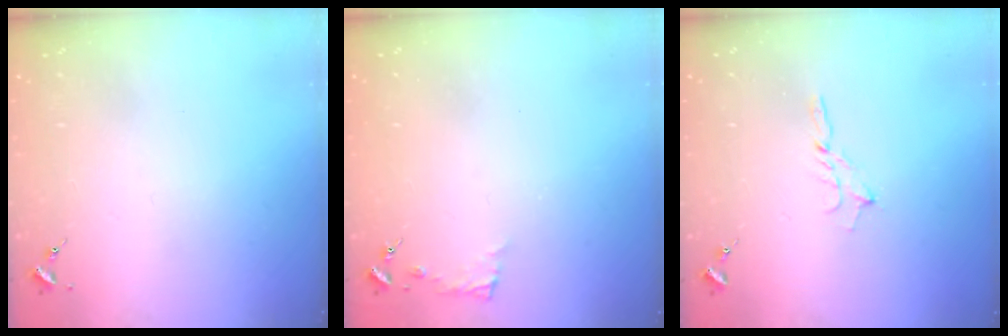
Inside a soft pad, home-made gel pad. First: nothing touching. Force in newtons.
{"total": 4.0, "press": 4.0, "slide": 0.4}
{"total": 4.0, "press": 3.9, "slide": 0.4}